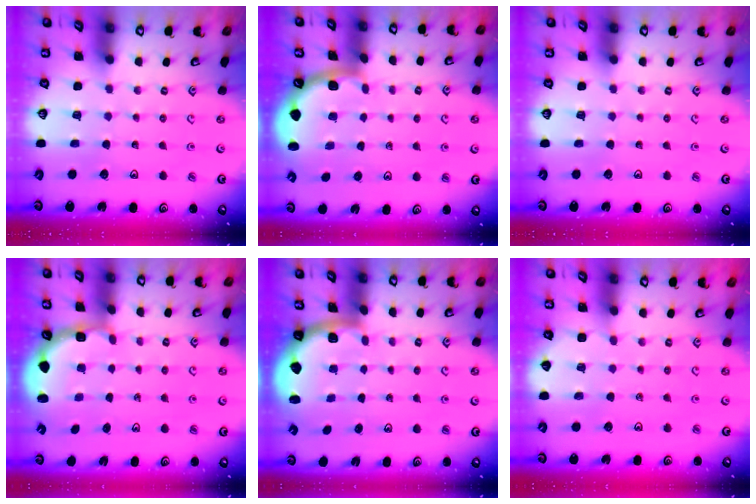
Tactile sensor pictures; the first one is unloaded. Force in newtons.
{"total": 1.7, "press": 1.7, "slide": 0.1}
{"total": 0.0}
{"total": 2.9, "press": 2.5, "slide": 1.4}
{"total": 2.0, "press": 2.0, "slide": 0.5}
{"total": 2.5, "press": 2.5, "slide": 0.3}